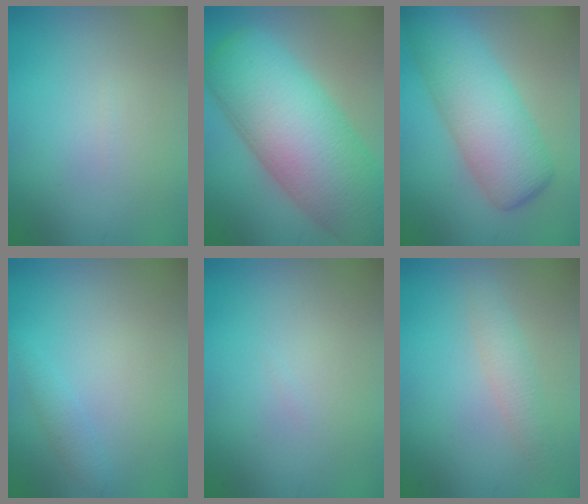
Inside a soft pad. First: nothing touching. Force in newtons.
{"total": 14.4, "press": 14.4, "slide": 0.6}
{"total": 7.6, "press": 7.6, "slide": 0.2}
{"total": 1.1, "press": 1.1, "slide": 0.1}
{"total": 0.0}
{"total": 1.8, "press": 1.8, "slide": 0.0}